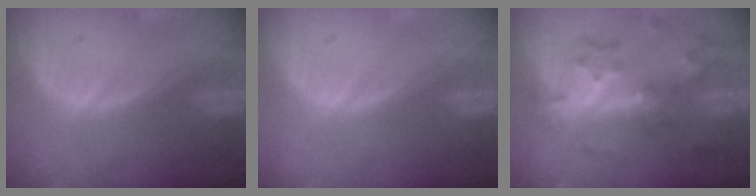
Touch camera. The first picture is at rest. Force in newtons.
{"total": 0.0}
{"total": 8.4, "press": 7.3, "slide": 4.1}